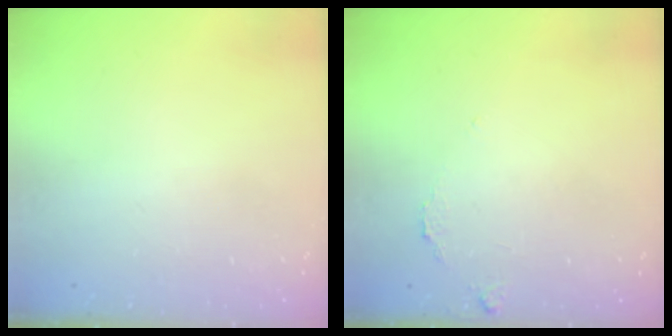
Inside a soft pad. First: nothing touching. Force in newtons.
{"total": 5.9, "press": 5.9, "slide": 0.4}